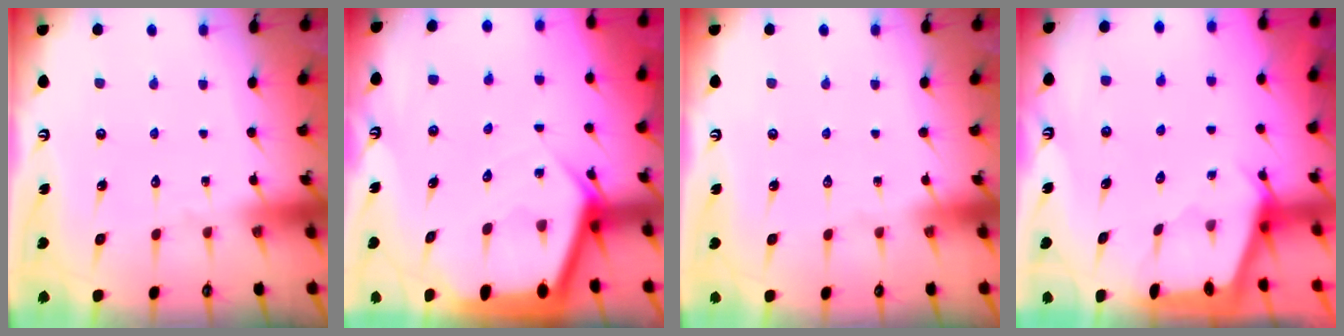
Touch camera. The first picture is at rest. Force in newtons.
{"total": 6.5, "press": 6.5, "slide": 0.8}
{"total": 0.0}
{"total": 2.2, "press": 2.2, "slide": 0.3}